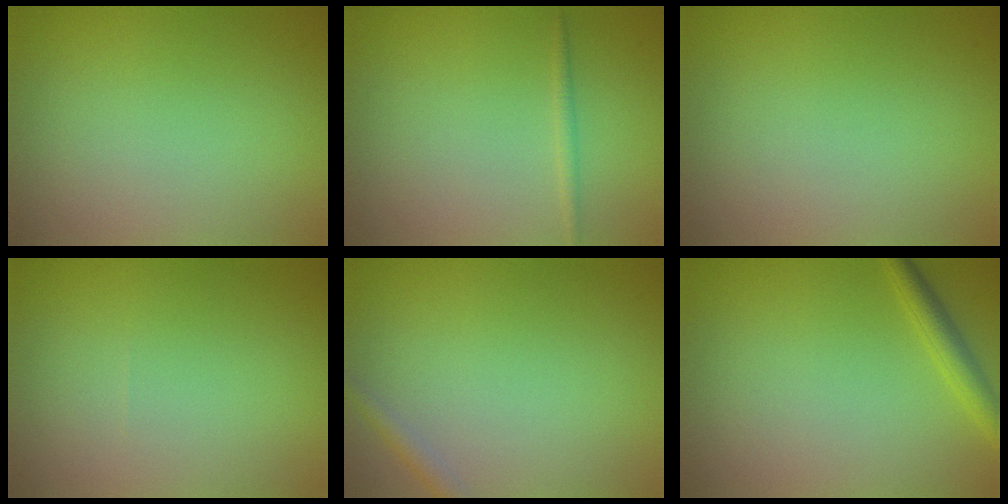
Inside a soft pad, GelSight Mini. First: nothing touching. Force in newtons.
{"total": 0.8, "press": 0.8, "slide": 0.1}
{"total": 0.0}
{"total": 0.0}
{"total": 1.2, "press": 1.2, "slide": 0.0}
{"total": 2.1, "press": 2.1, "slide": 0.1}